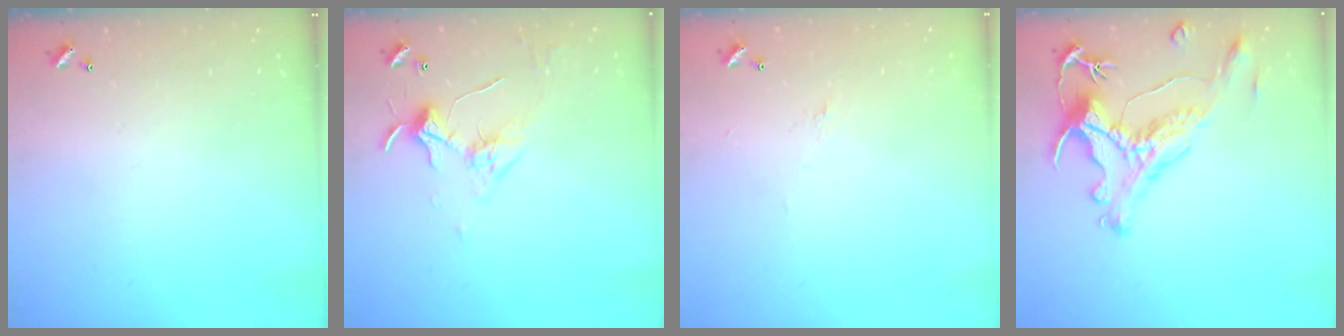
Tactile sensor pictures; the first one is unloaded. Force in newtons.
{"total": 4.2, "press": 4.2, "slide": 0.4}
{"total": 1.6, "press": 1.5, "slide": 0.5}
{"total": 1.9, "press": 1.4, "slide": 1.2}